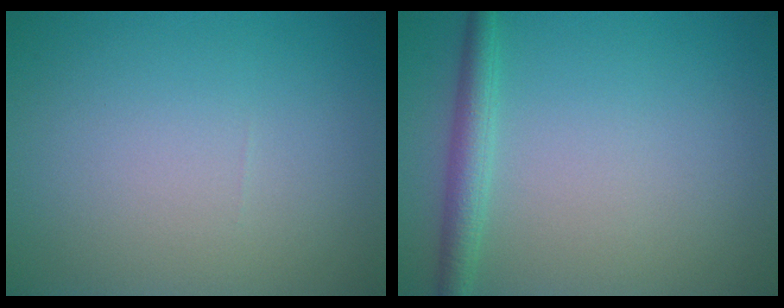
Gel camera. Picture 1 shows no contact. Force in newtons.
{"total": 2.4, "press": 2.4, "slide": 0.0}